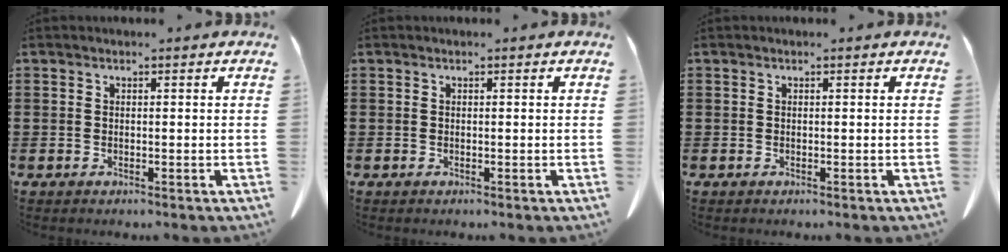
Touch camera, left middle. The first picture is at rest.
{"total": 0.0}
{"total": 0.0}